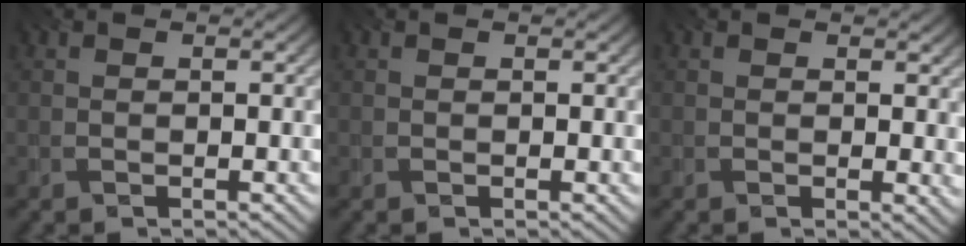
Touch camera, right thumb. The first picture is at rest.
{"total": 0.0}
{"total": 2.5, "force": [0.9, 1.4, 1.9], "torque": [-0.028, -0.005, 0.013]}